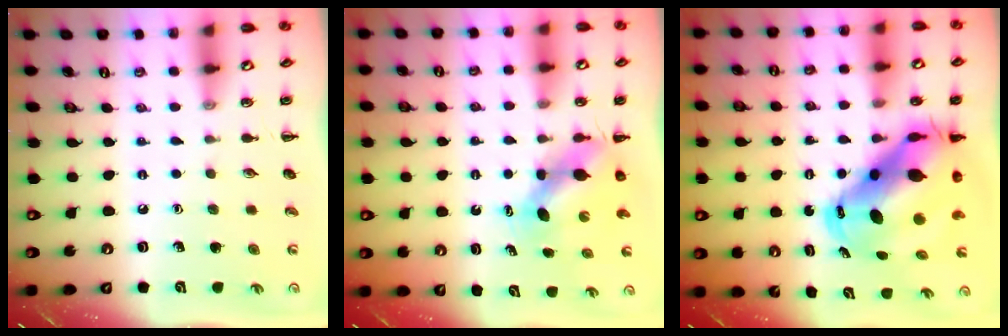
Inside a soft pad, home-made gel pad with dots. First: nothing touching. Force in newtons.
{"total": 5.9, "press": 5.8, "slide": 0.8}
{"total": 16.2, "press": 15.7, "slide": 4.2}